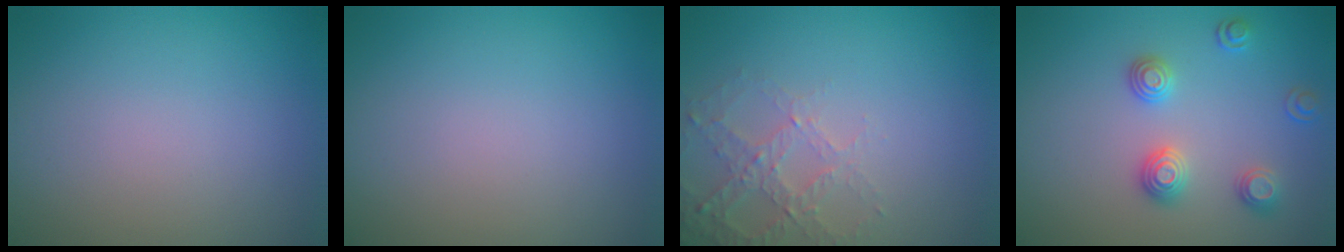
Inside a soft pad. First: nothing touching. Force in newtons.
{"total": 0.0}
{"total": 2.8, "press": 2.7, "slide": 0.8}
{"total": 2.7, "press": 2.6, "slide": 0.9}